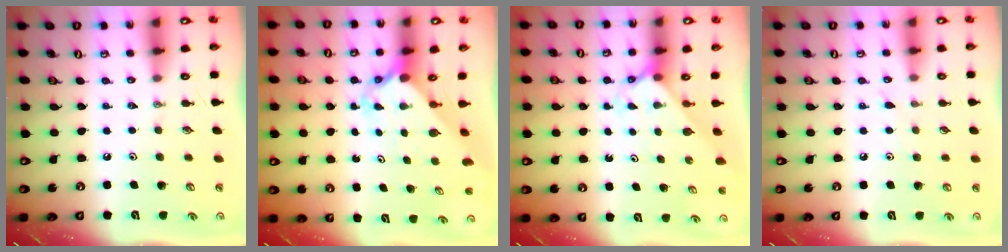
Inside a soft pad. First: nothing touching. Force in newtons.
{"total": 2.5, "press": 2.5, "slide": 0.2}
{"total": 2.5, "press": 2.5, "slide": 0.2}
{"total": 3.9, "press": 3.8, "slide": 0.5}